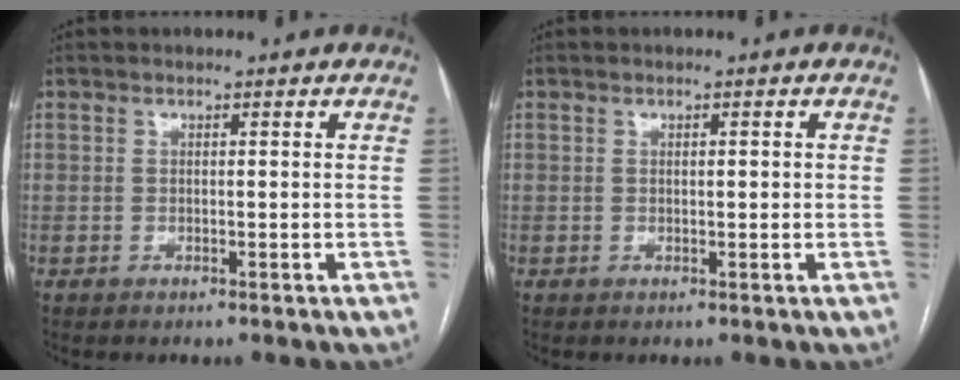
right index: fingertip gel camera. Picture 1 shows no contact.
{"total": 0.9, "force": [0.2, 0.3, 0.8], "torque": [-0.014, 0.000, 0.003]}